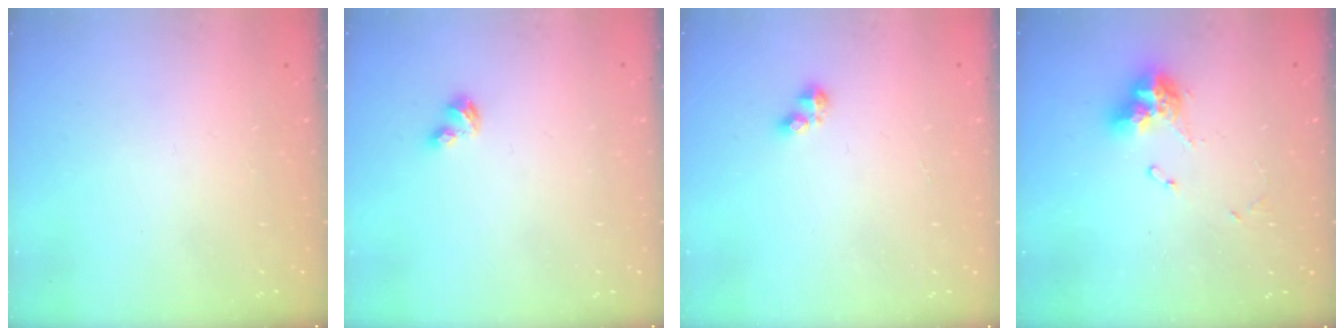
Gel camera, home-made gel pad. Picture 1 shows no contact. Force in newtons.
{"total": 1.9, "press": 1.8, "slide": 0.4}
{"total": 2.8, "press": 2.8, "slide": 0.4}
{"total": 9.9, "press": 9.9, "slide": 1.1}